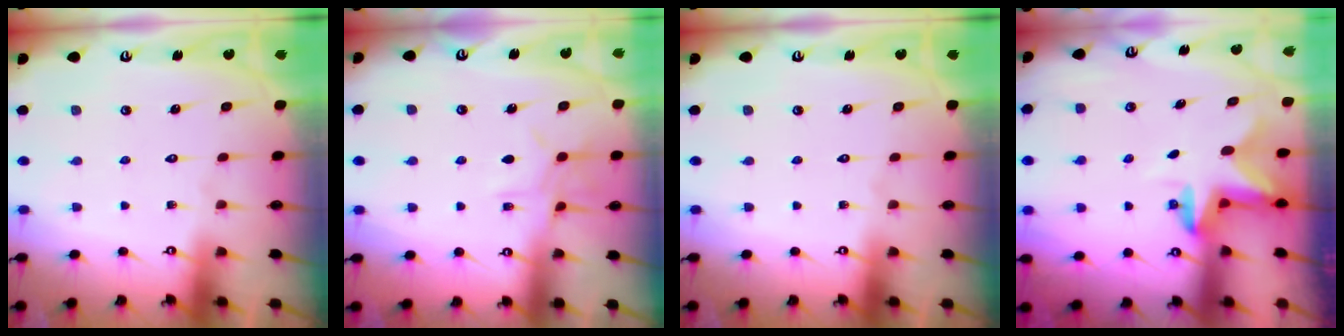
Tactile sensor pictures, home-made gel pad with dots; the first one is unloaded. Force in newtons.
{"total": 6.8, "press": 6.7, "slide": 0.7}
{"total": 0.0}
{"total": 2.4, "press": 2.3, "slide": 0.4}